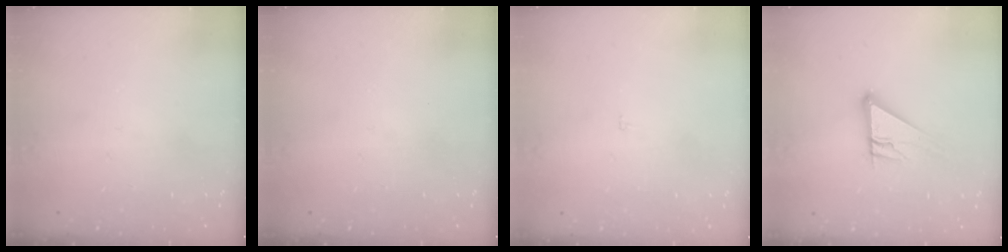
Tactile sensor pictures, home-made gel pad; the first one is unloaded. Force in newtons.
{"total": 0.0}
{"total": 2.3, "press": 2.3, "slide": 0.2}
{"total": 10.2, "press": 10.2, "slide": 1.0}